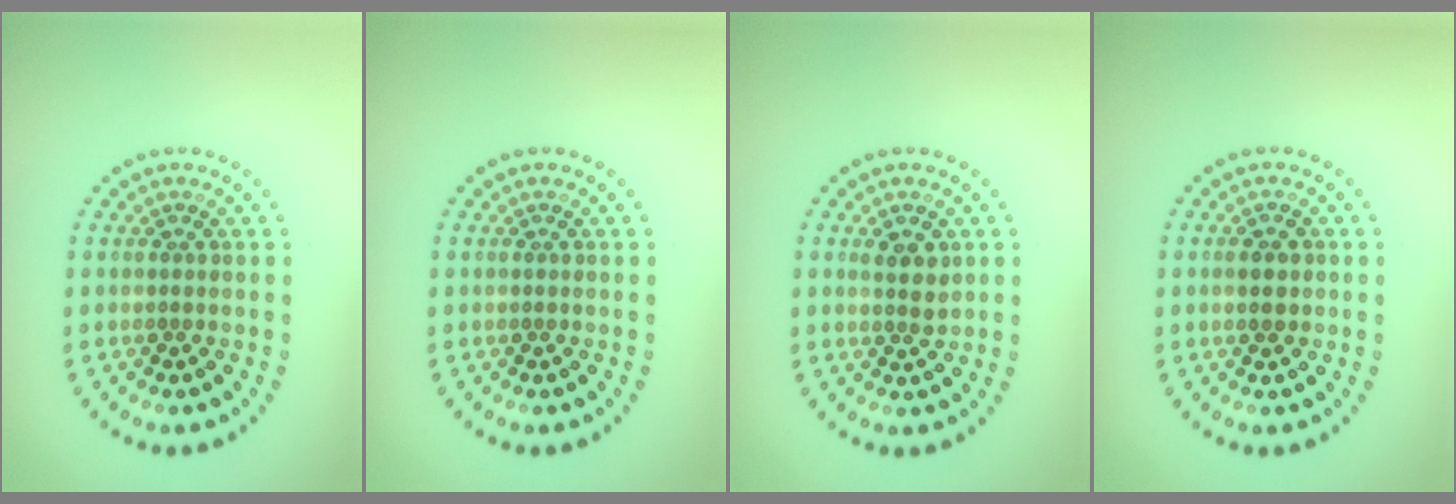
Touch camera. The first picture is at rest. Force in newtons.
{"total": 0.0}
{"total": 1.7, "press": 1.6, "slide": 0.6}
{"total": 1.2, "press": 1.2, "slide": 0.1}